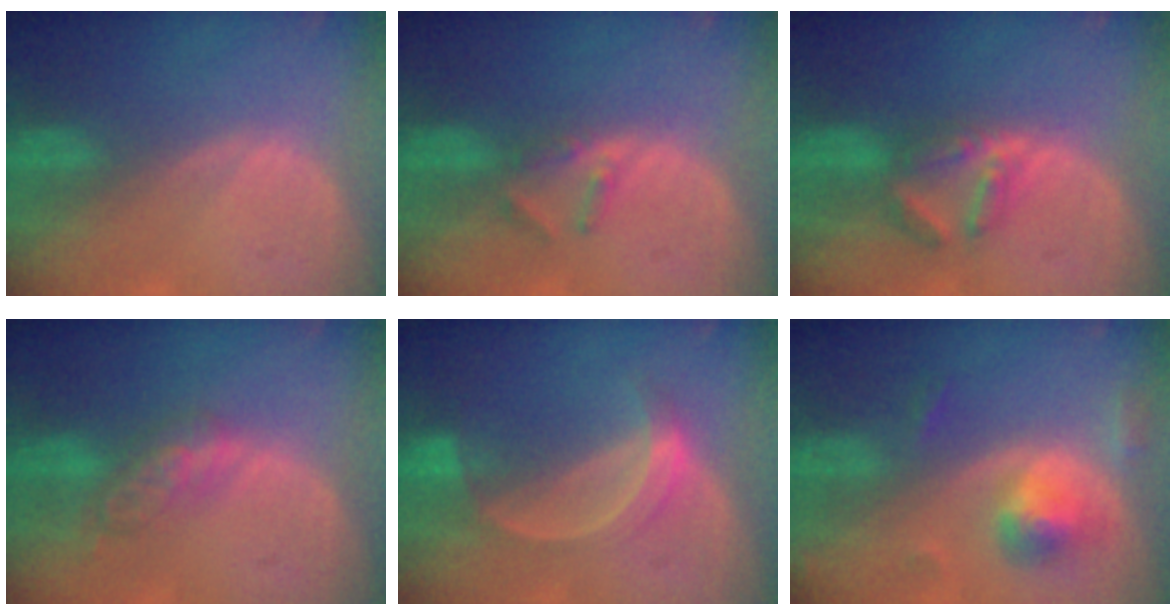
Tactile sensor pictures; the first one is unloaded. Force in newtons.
{"total": 2.9, "press": 2.6, "slide": 1.1}
{"total": 5.1, "press": 5.0, "slide": 1.1}
{"total": 5.7, "press": 4.9, "slide": 2.9}
{"total": 5.0, "press": 4.9, "slide": 0.7}
{"total": 5.6, "press": 5.2, "slide": 2.0}